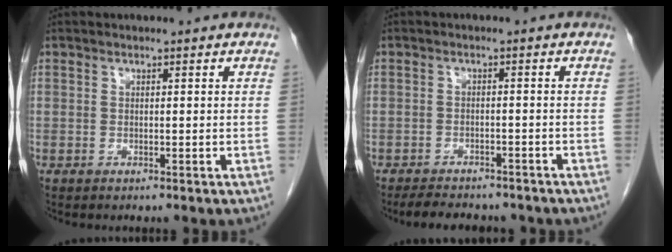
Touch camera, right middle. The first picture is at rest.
{"total": 9.0, "force": [-7.7, 2.9, 3.5], "torque": [-0.056, 0.001, -0.099]}